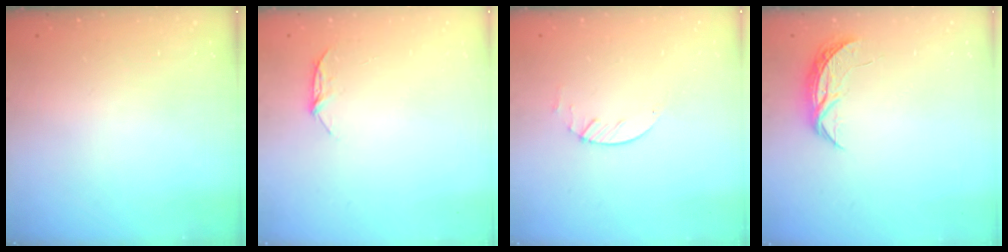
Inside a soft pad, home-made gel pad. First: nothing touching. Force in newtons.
{"total": 5.9, "press": 5.8, "slide": 0.7}
{"total": 1.9, "press": 1.9, "slide": 0.3}
{"total": 5.8, "press": 5.8, "slide": 0.6}